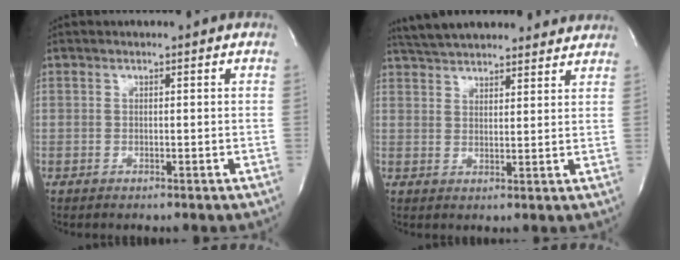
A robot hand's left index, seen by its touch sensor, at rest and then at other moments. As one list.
[{"total": 17.5, "force": [15.9, 3.9, 6.0], "torque": [-0.102, 0.034, 0.224]}]